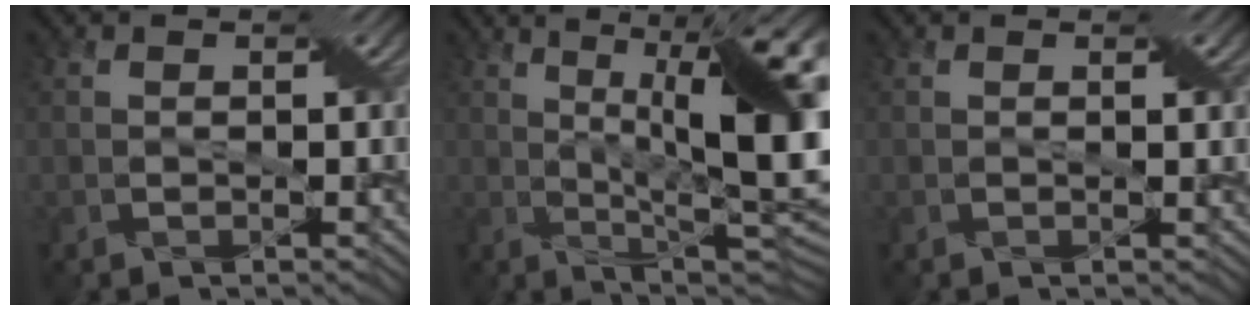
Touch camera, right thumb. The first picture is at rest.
{"total": 17.7, "force": [3.1, 5.3, 16.6], "torque": [-0.225, 0.031, 0.046]}
{"total": 1.0, "force": [0.4, 0.0, 0.9], "torque": [-0.015, 0.001, 0.005]}